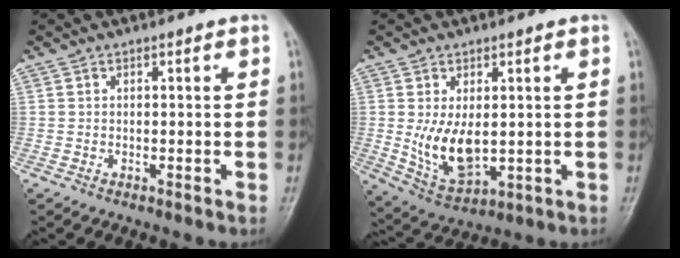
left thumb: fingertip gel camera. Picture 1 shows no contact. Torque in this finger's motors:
{"motor_torque": [0.69, 0.73, 1.31, -0.40, 0.13]}